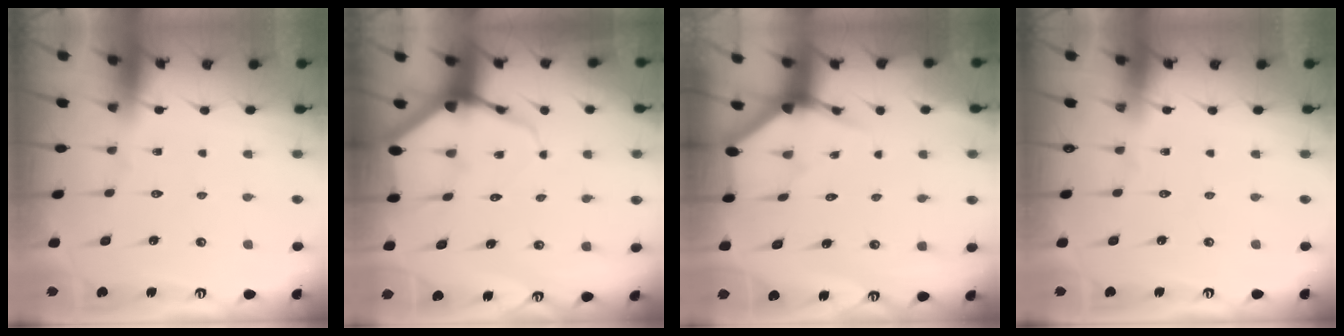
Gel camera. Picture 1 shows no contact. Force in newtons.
{"total": 5.8, "press": 5.8, "slide": 0.7}
{"total": 3.6, "press": 3.6, "slide": 0.2}
{"total": 0.0}